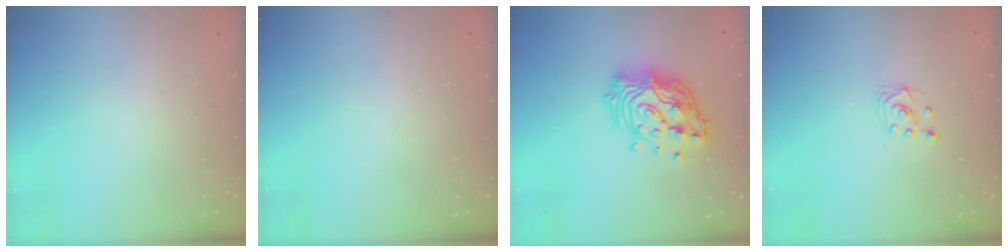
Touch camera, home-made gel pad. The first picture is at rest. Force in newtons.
{"total": 0.0}
{"total": 17.4, "press": 17.1, "slide": 3.2}
{"total": 2.6, "press": 2.4, "slide": 1.0}